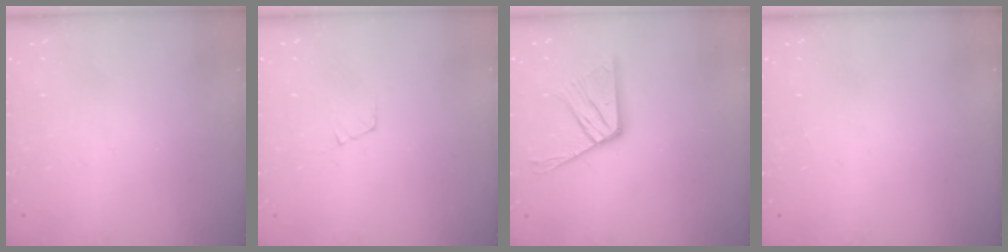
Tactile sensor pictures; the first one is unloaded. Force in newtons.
{"total": 3.1, "press": 3.1, "slide": 0.3}
{"total": 13.5, "press": 13.5, "slide": 1.2}
{"total": 0.0}